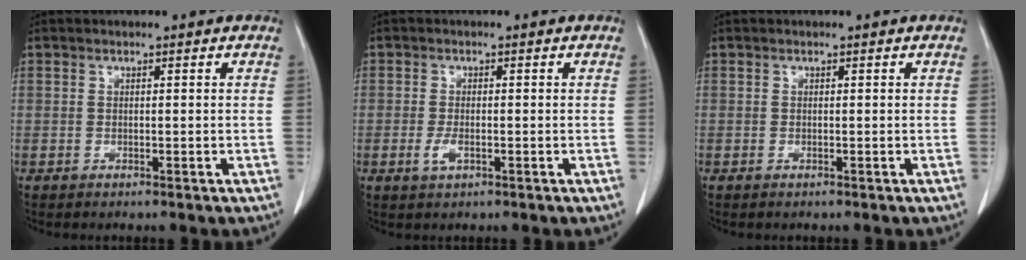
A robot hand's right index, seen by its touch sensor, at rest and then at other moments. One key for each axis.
{"total": 2.1, "fx": -0.7, "fy": 0.9, "fz": 1.7, "tx": -0.041, "ty": -0.002, "tz": -0.009}
{"total": 0.0}